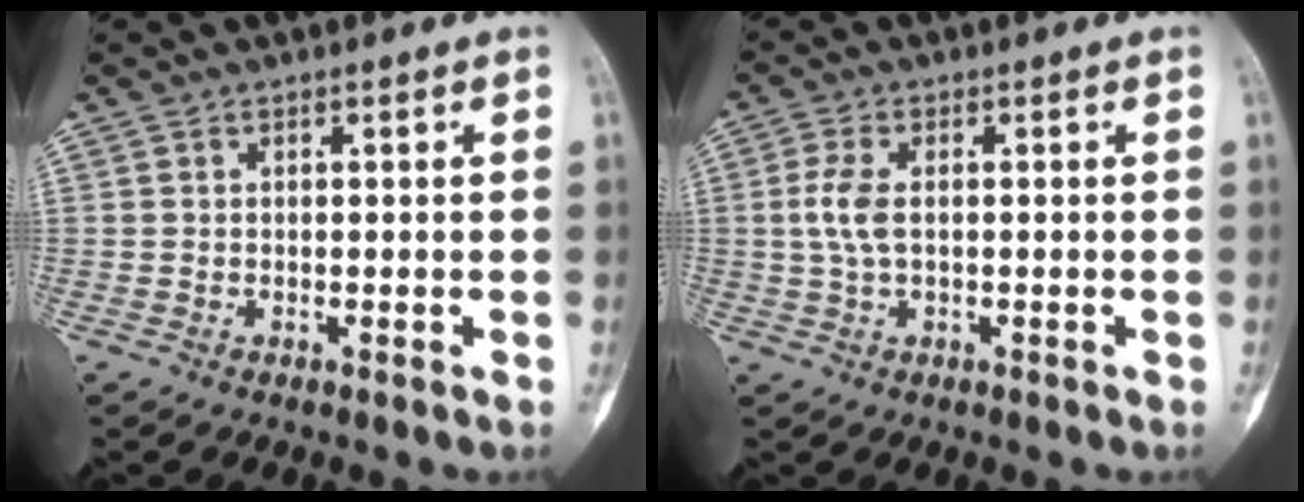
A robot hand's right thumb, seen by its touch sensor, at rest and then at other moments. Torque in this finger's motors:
{"motor_torque": [0.92, -0.62, 0.20, -0.98, 0.08]}